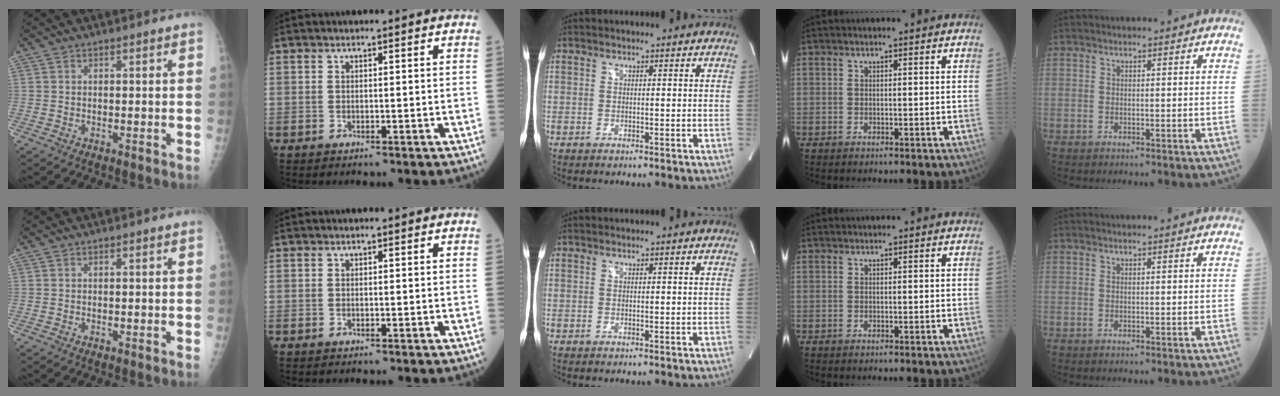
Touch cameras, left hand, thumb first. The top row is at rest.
{}